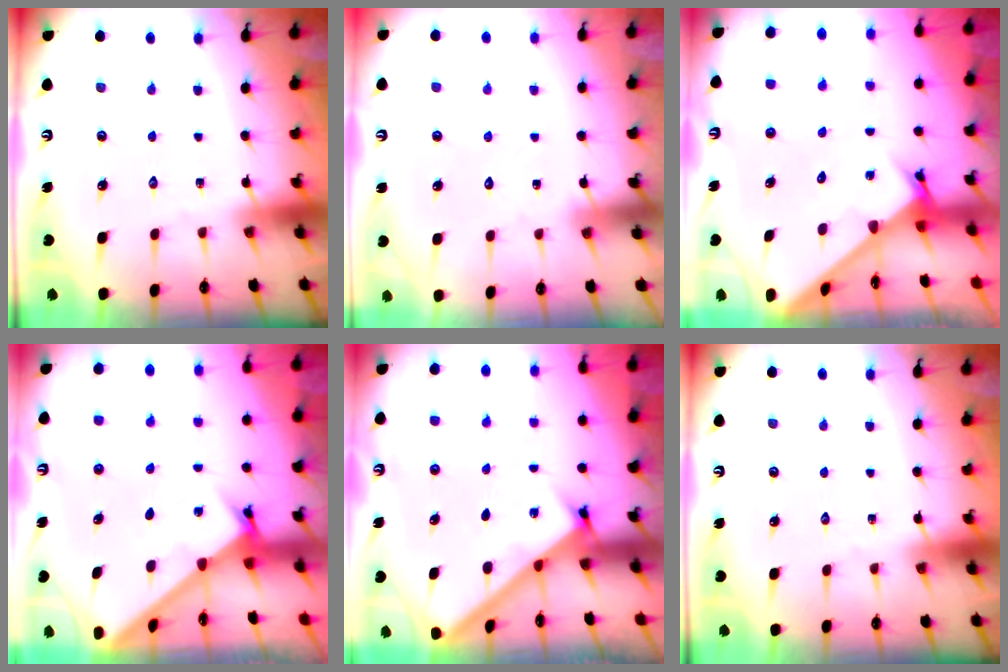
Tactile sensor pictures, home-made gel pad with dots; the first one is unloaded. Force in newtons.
{"total": 2.9, "press": 2.9, "slide": 0.2}
{"total": 2.6, "press": 2.6, "slide": 0.3}
{"total": 1.8, "press": 1.8, "slide": 0.1}
{"total": 2.7, "press": 2.7, "slide": 0.3}
{"total": 0.0}